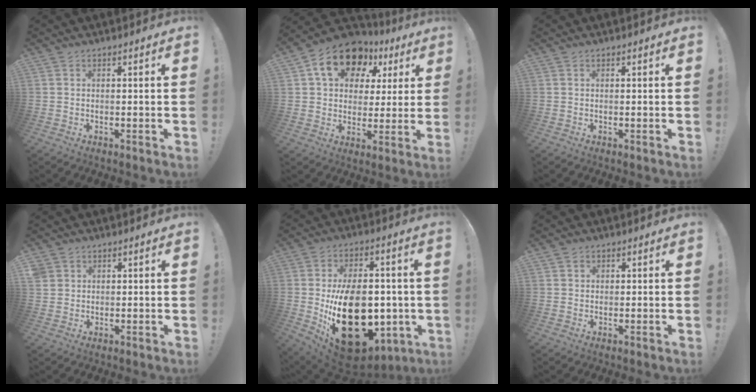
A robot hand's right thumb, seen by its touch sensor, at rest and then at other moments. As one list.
[{"total": 16.2, "force": [8.1, 11.0, 8.5], "torque": [-0.138, -0.035, 0.148]}, {"total": 0.0}, {"total": 2.5, "force": [1.4, 2.0, 0.5], "torque": [-0.009, -0.003, 0.029]}, {"total": 28.3, "force": [-4.3, 17.9, 21.5], "torque": [-0.343, 0.010, -0.041]}, {"total": 1.2, "force": [0.7, 1.0, 0.1], "torque": [0.005, -0.002, 0.011]}]